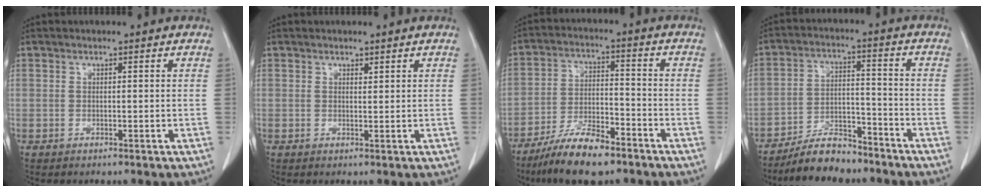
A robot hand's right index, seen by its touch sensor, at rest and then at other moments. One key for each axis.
{"total": 0.6, "fx": 0.5, "fy": 0.2, "fz": 0.2, "tx": -0.005, "ty": -0.006, "tz": 0.008}
{"total": 10.9, "fx": -8.0, "fy": 2.8, "fz": 6.8, "tx": -0.128, "ty": -0.012, "tz": -0.143}
{"total": 8.5, "fx": -7.5, "fy": 2.7, "fz": 3.2, "tx": -0.058, "ty": 0.004, "tz": -0.133}